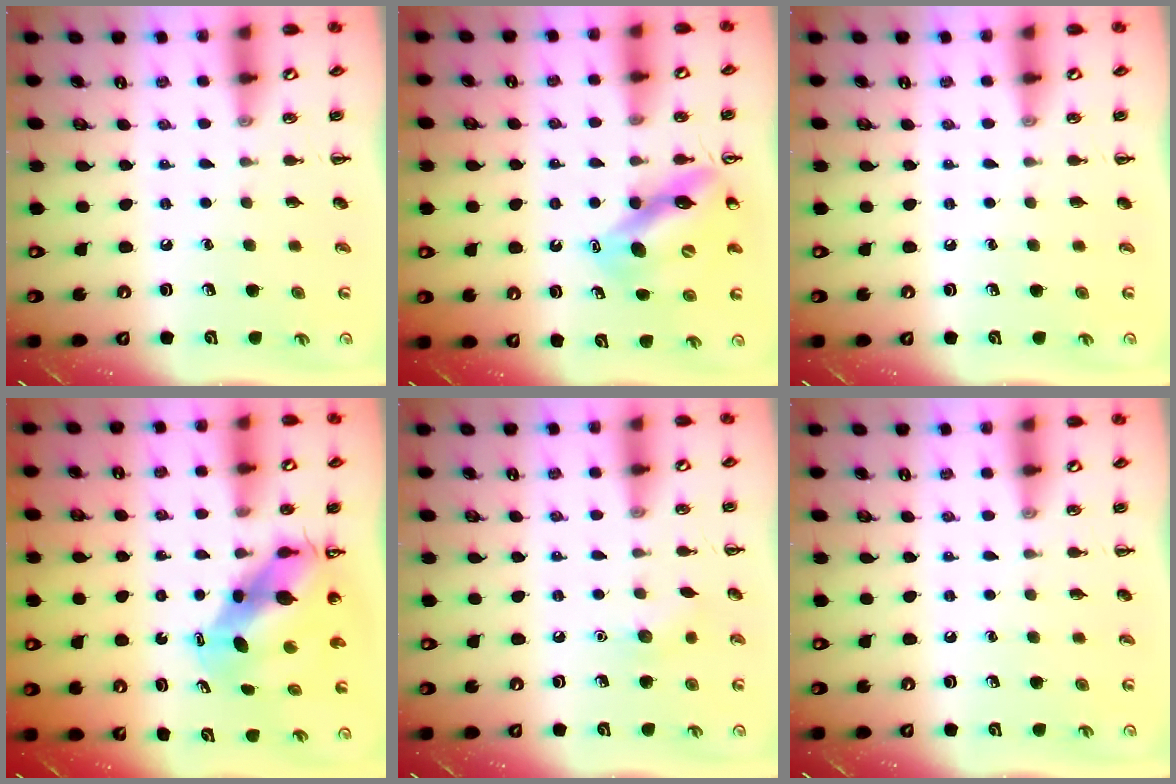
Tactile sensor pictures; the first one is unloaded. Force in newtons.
{"total": 11.0, "press": 10.5, "slide": 3.4}
{"total": 0.0}
{"total": 7.3, "press": 7.1, "slide": 1.9}
{"total": 6.4, "press": 6.2, "slide": 1.8}
{"total": 0.0}